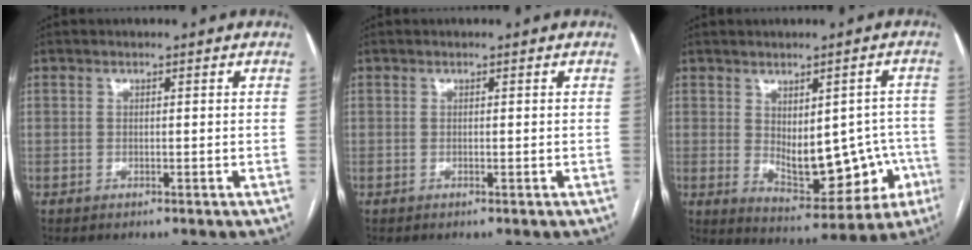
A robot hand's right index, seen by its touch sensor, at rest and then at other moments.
{"total": 0.0}
{"total": 11.9, "force": [-1.8, 6.4, 9.9], "torque": [-0.120, 0.013, 0.002]}